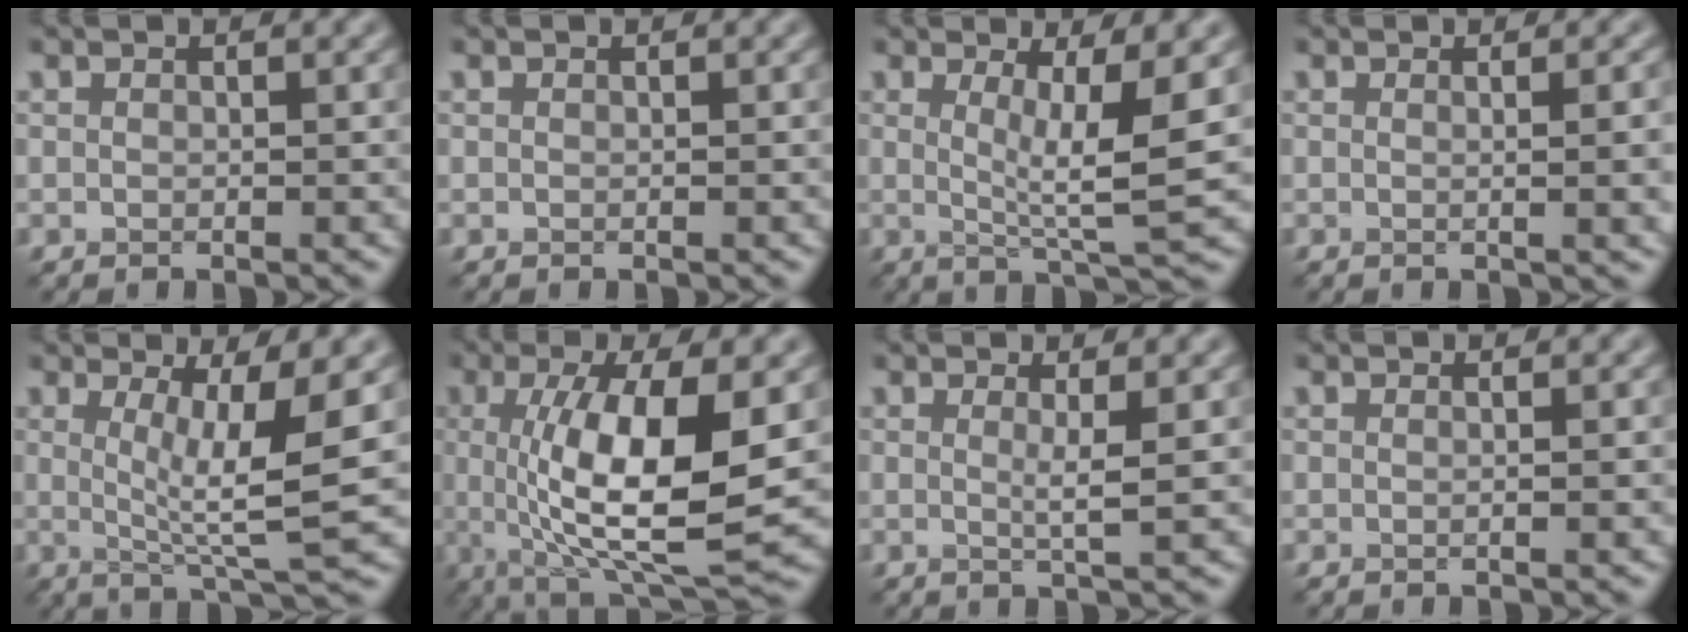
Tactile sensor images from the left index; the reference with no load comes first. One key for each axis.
{"total": 0.0}
{"total": 5.5, "fx": 0.8, "fy": 0.8, "fz": 5.4, "tx": -0.083, "ty": -0.012, "tz": 0.014}
{"total": 4.7, "fx": 0.2, "fy": 1.9, "fz": 4.3, "tx": -0.023, "ty": 0.013, "tz": -0.002}
{"total": 6.6, "fx": 0.7, "fy": 1.1, "fz": 6.5, "tx": -0.102, "ty": -0.012, "tz": 0.015}
{"total": 10.4, "fx": 0.1, "fy": 3.1, "fz": 9.9, "tx": -0.165, "ty": -0.012, "tz": 0.007}
{"total": 1.8, "fx": 0.3, "fy": 0.2, "fz": 1.8, "tx": -0.032, "ty": -0.005, "tz": 0.000}
{"total": 1.0, "fx": 0.0, "fy": 0.4, "fz": 0.9, "tx": -0.008, "ty": -0.003, "tz": -0.008}